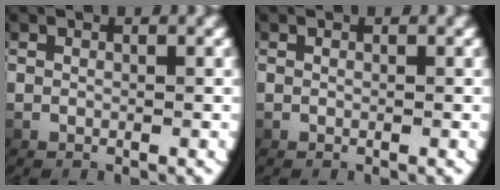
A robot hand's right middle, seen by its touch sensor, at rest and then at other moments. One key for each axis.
{"total": 0.0}